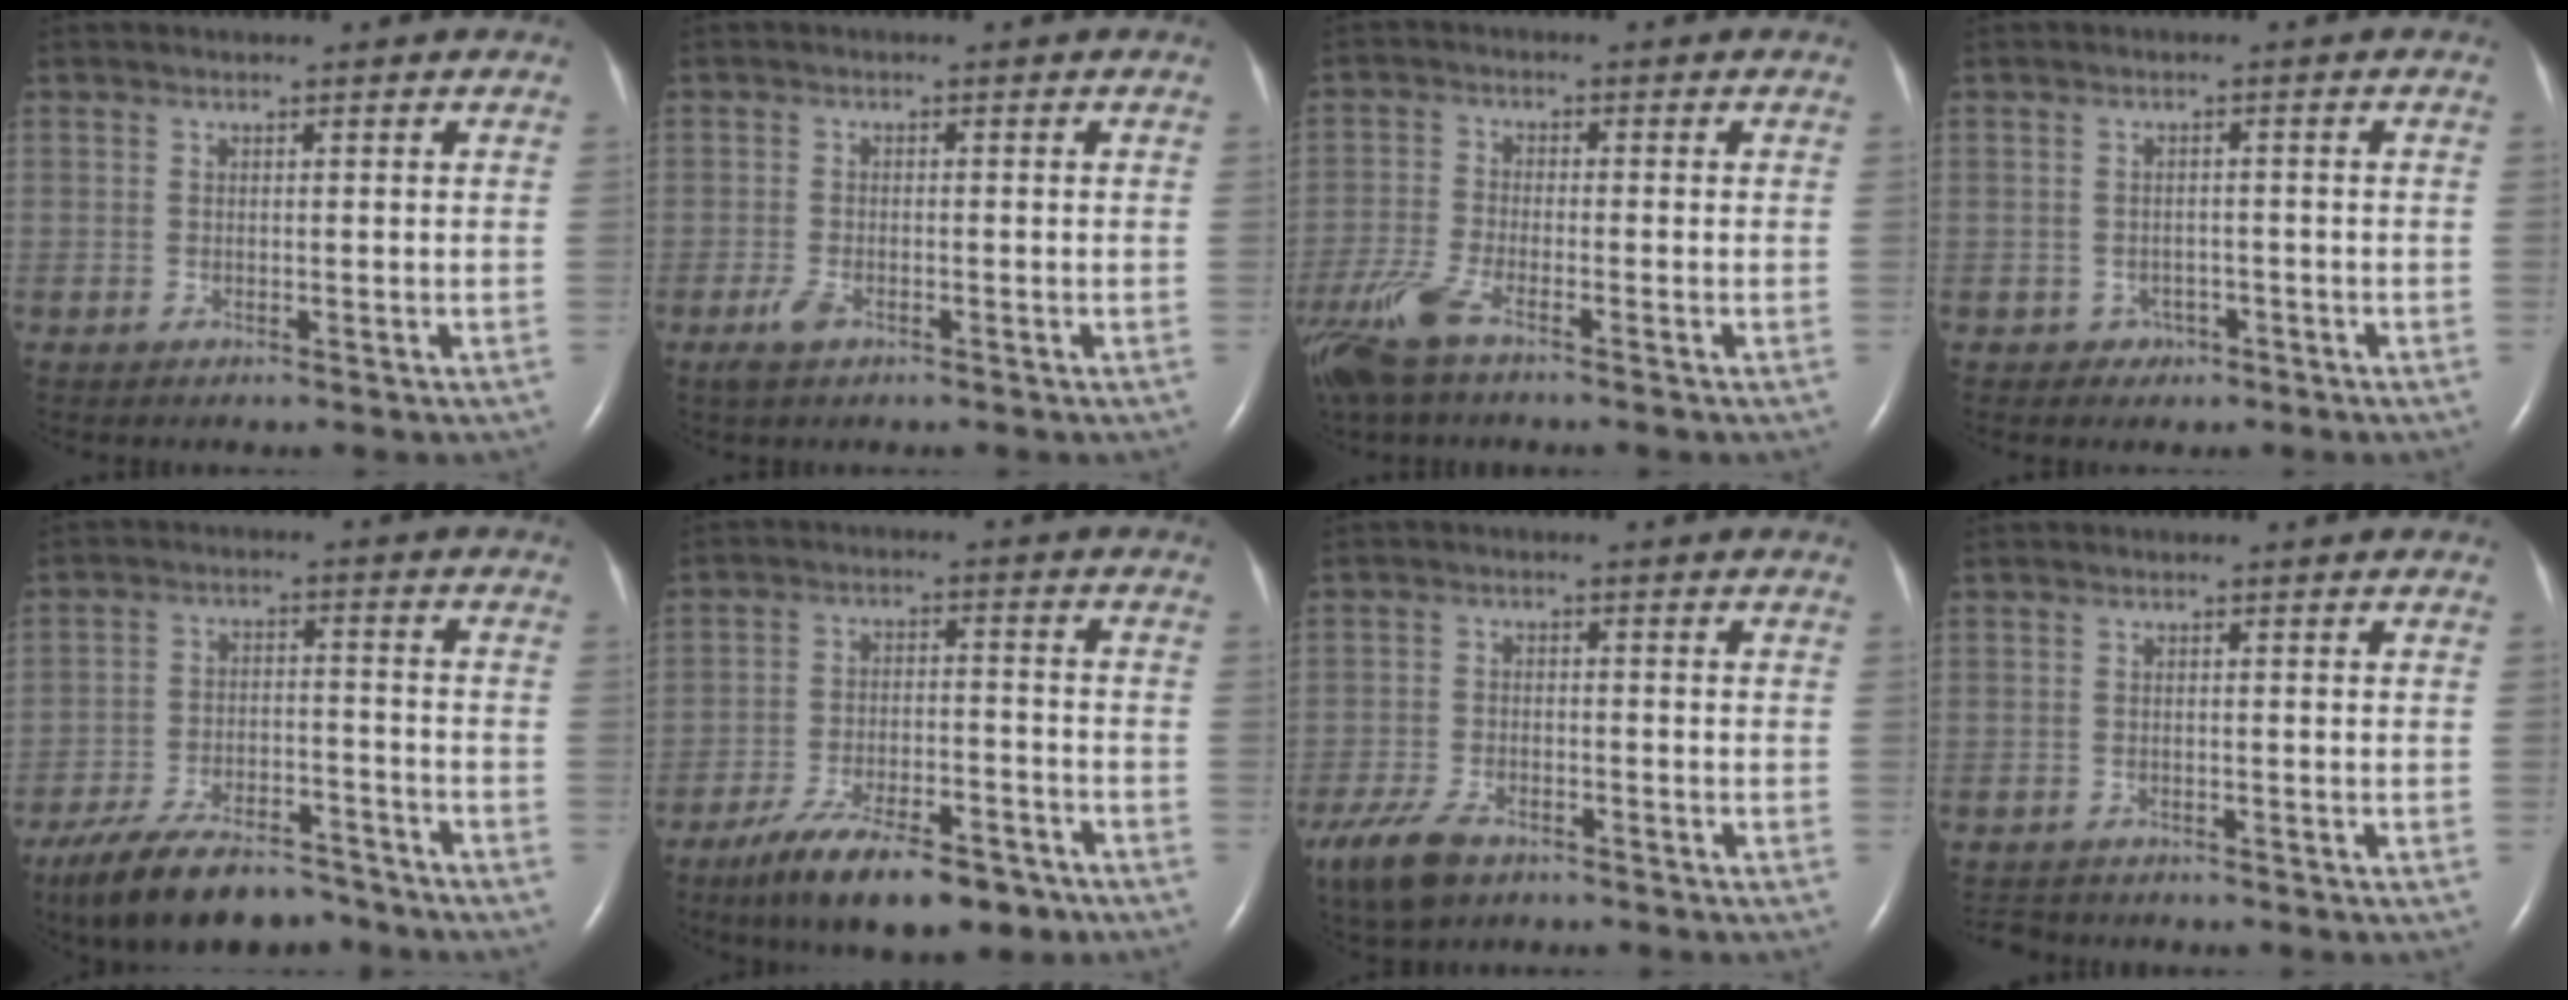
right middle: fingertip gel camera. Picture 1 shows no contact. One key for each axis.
{"total": 2.3, "fx": -1.4, "fy": 0.9, "fz": 1.6, "tx": -0.046, "ty": -0.004, "tz": -0.026}
{"total": 7.9, "fx": -5.4, "fy": 1.7, "fz": 5.5, "tx": -0.129, "ty": -0.017, "tz": -0.108}
{"total": 2.2, "fx": -1.3, "fy": 1.8, "fz": 0.1, "tx": 0.000, "ty": 0.011, "tz": -0.014}
{"total": 14.9, "fx": -12.2, "fy": 5.0, "fz": 6.9, "tx": -0.125, "ty": 0.003, "tz": -0.198}
{"total": 14.1, "fx": -10.2, "fy": 4.6, "fz": 8.5, "tx": -0.144, "ty": -0.004, "tz": -0.170}
{"total": 9.7, "fx": -6.7, "fy": 4.8, "fz": 5.1, "tx": -0.120, "ty": -0.015, "tz": -0.119}
{"total": 3.4, "fx": -3.2, "fy": 1.2, "fz": 0.3, "tx": -0.007, "ty": -0.009, "tz": -0.051}